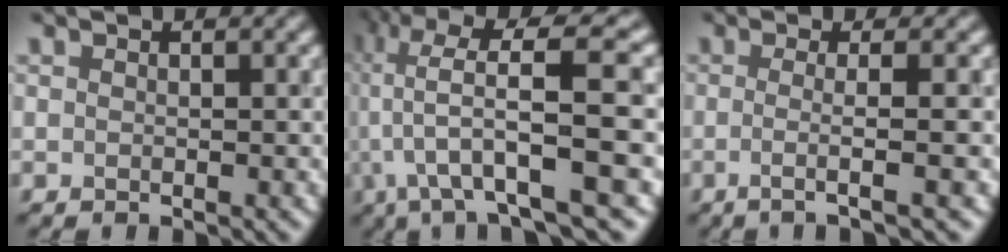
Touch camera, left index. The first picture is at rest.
{"total": 12.8, "force": [0.3, 3.5, 12.3], "torque": [-0.211, 0.037, 0.044]}
{"total": 3.1, "force": [-0.6, 0.3, 3.1], "torque": [-0.045, 0.003, -0.010]}